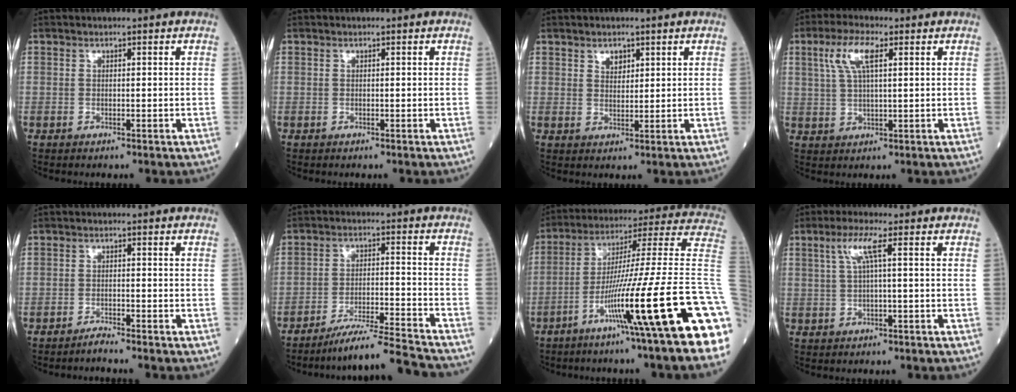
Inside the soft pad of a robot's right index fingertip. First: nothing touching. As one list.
[{"total": 0.0}, {"total": 2.3, "force": [1.4, 1.4, 1.1], "torque": [-0.018, 0.000, 0.026]}, {"total": 6.3, "force": [2.6, 1.7, 5.5], "torque": [-0.118, 0.015, 0.052]}, {"total": 1.8, "force": [-1.7, -0.6, 0.3], "torque": [-0.006, -0.002, -0.033]}, {"total": 11.9, "force": [-11.1, -2.0, 3.6], "torque": [-0.045, -0.004, -0.186]}, {"total": 24.9, "force": [-10.5, -2.1, 22.5], "torque": [-0.280, -0.029, -0.190]}, {"total": 3.7, "force": [1.0, -0.2, 3.5], "torque": [-0.079, 0.014, 0.024]}]